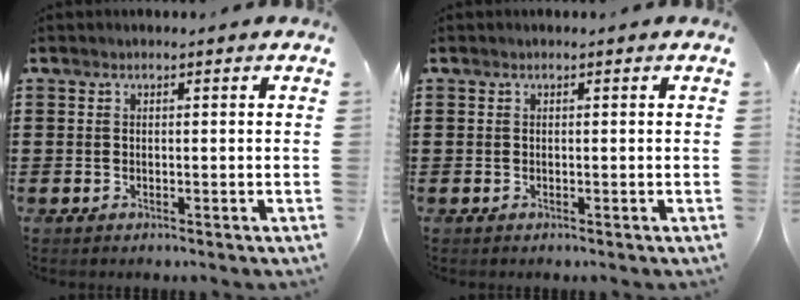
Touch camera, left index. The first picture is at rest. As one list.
[{"total": 0.0}]